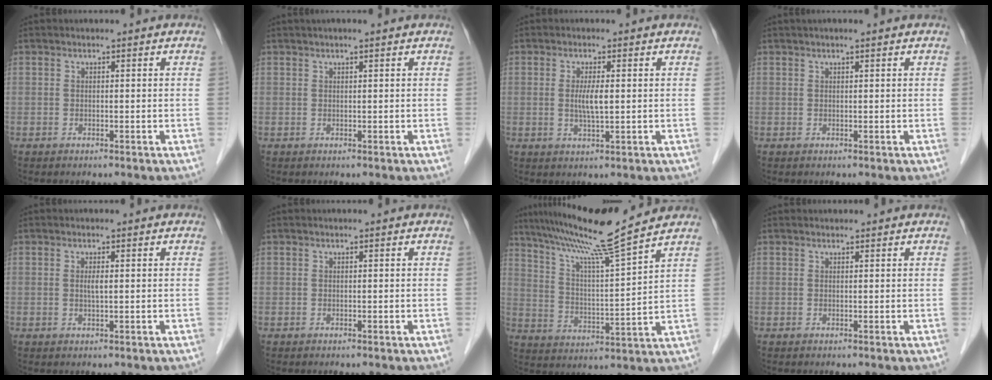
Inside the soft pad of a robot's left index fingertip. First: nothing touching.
{"total": 1.6, "force": [1.1, -0.1, 1.1], "torque": [-0.013, 0.013, 0.019]}
{"total": 3.2, "force": [0.1, 0.3, 3.1], "torque": [-0.062, -0.007, 0.003]}
{"total": 1.4, "force": [1.0, -0.1, 1.0], "torque": [-0.012, 0.012, 0.017]}
{"total": 1.2, "force": [0.1, 0.0, 1.2], "torque": [-0.026, -0.004, 0.002]}
{"total": 0.0}
{"total": 14.0, "force": [12.1, -2.2, 6.8], "torque": [-0.124, -0.006, 0.203]}
{"total": 0.9, "force": [0.9, 0.1, 0.1], "torque": [-0.008, 0.009, 0.015]}